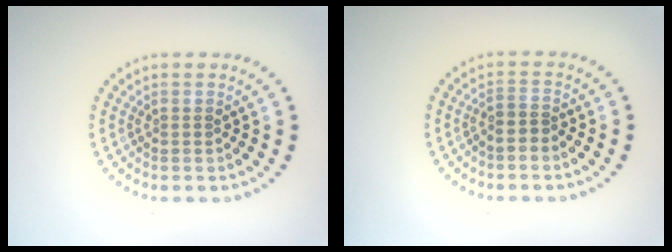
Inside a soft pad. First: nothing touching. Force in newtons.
{"total": 1.1, "press": 0.8, "slide": 0.7}